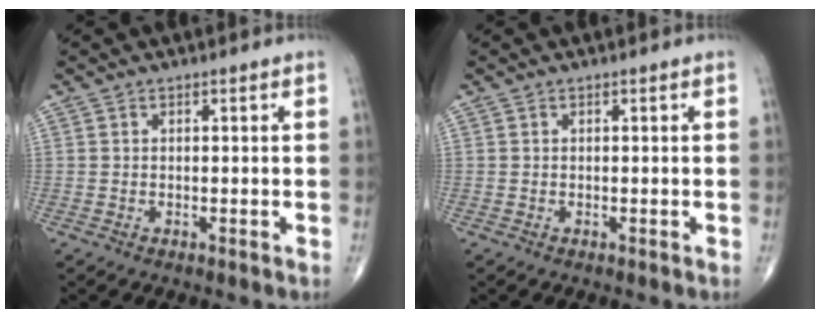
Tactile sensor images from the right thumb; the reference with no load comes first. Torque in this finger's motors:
{"motor_torque": [0.03, 0.06, -0.10, -0.04, 0.02]}